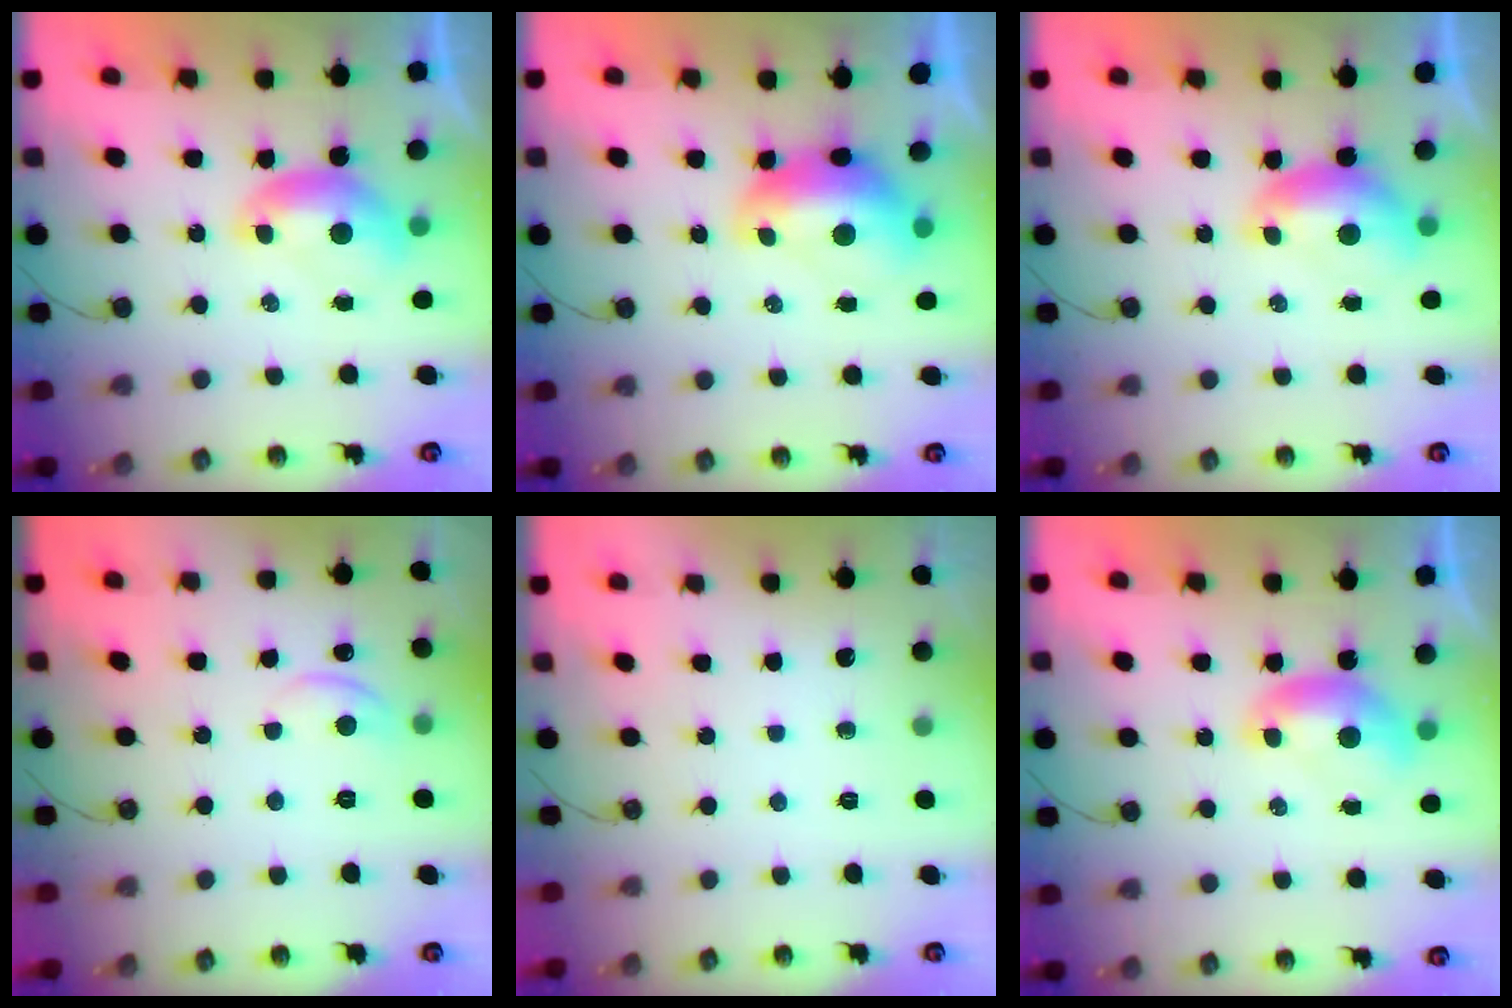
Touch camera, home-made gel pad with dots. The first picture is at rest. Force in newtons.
{"total": 2.8, "press": 2.7, "slide": 0.7}
{"total": 0.0}
{"total": 3.0, "press": 2.9, "slide": 0.4}
{"total": 0.0}
{"total": 0.0}